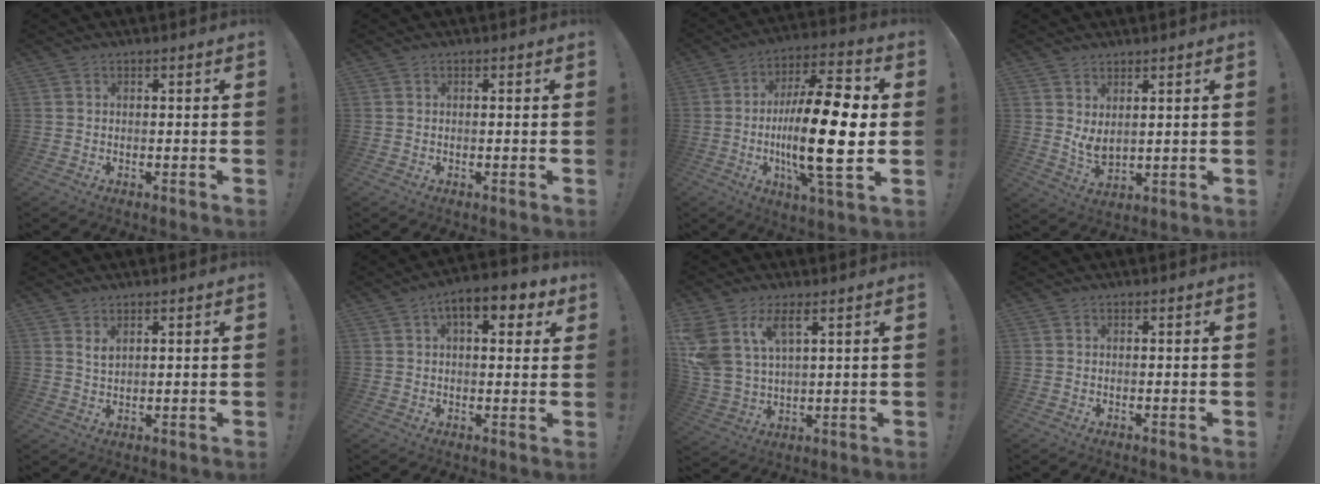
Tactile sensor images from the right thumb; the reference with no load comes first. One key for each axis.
{"total": 0.0}
{"total": 23.2, "fx": -2.0, "fy": 6.6, "fz": 22.2, "tx": -0.390, "ty": 0.002, "tz": -0.039}
{"total": 5.1, "fx": 2.3, "fy": 2.5, "fz": 3.8, "tx": -0.059, "ty": -0.023, "tz": 0.042}
{"total": 2.5, "fx": 1.6, "fy": 0.9, "fz": 1.7, "tx": -0.024, "ty": -0.008, "tz": 0.027}
{"total": 9.2, "fx": 4.0, "fy": 3.9, "fz": 7.2, "tx": -0.099, "ty": -0.008, "tz": 0.063}
{"total": 10.1, "fx": 5.8, "fy": 4.9, "fz": 6.7, "tx": -0.153, "ty": -0.021, "tz": 0.112}
{"total": 0.0}